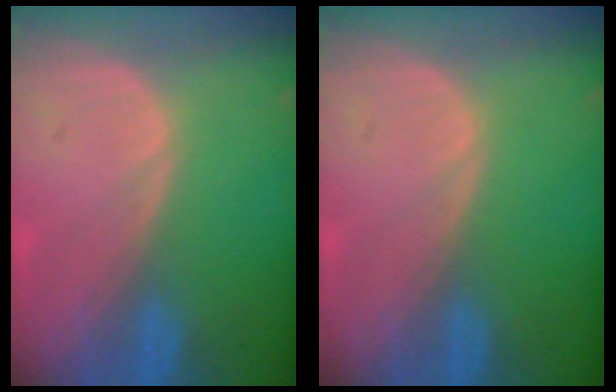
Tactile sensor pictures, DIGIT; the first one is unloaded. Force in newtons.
{"total": 0.0}